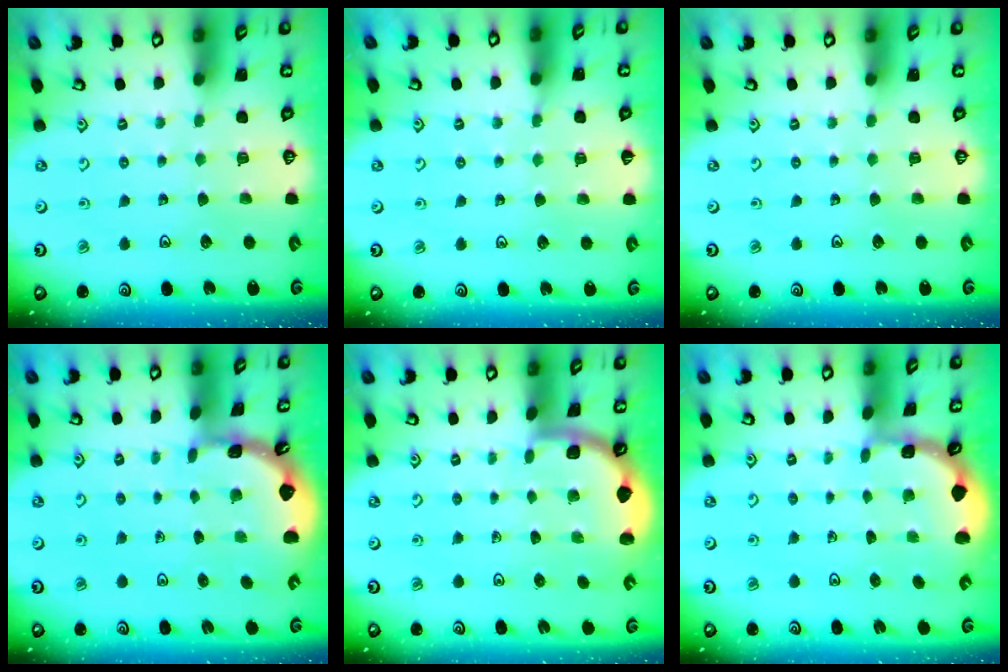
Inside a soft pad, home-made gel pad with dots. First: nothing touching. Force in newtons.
{"total": 3.4, "press": 3.3, "slide": 0.6}
{"total": 0.0}
{"total": 1.7, "press": 1.7, "slide": 0.1}
{"total": 1.7, "press": 1.7, "slide": 0.0}
{"total": 1.3, "press": 1.3, "slide": 0.3}